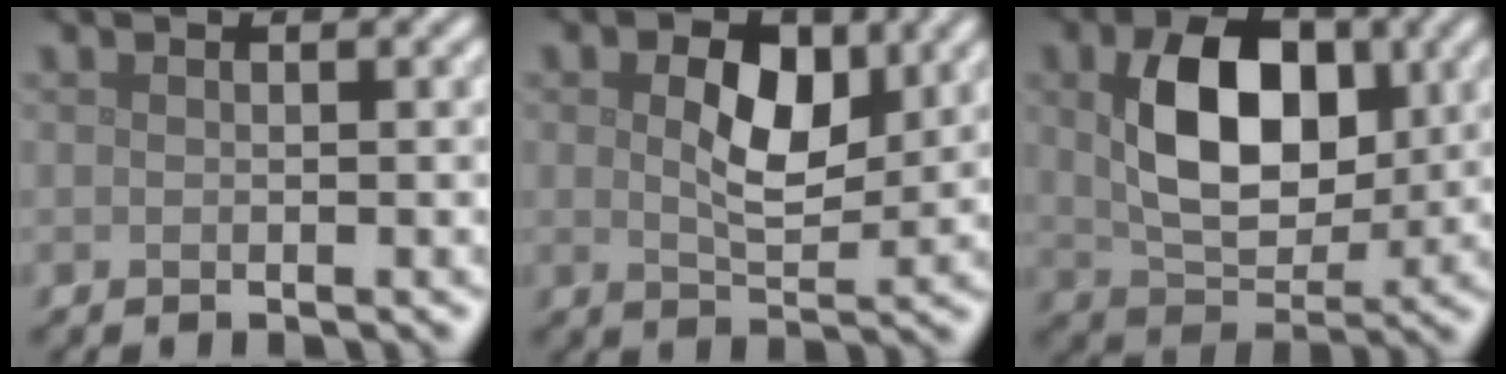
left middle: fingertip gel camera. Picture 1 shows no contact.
{"total": 5.2, "force": [1.4, 2.9, 4.0], "torque": [-0.072, -0.002, 0.023]}
{"total": 8.4, "force": [1.5, 5.2, 6.3], "torque": [-0.115, 0.000, 0.031]}